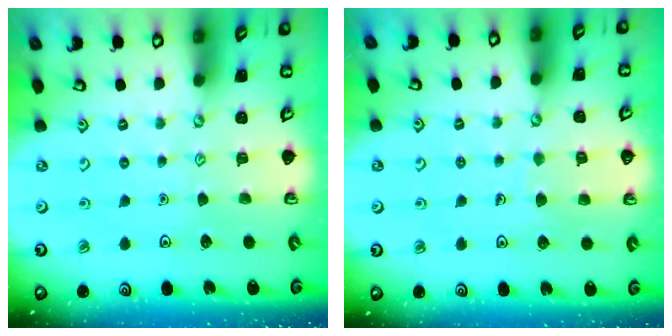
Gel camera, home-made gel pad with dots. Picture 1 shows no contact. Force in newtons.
{"total": 4.4, "press": 4.4, "slide": 0.3}